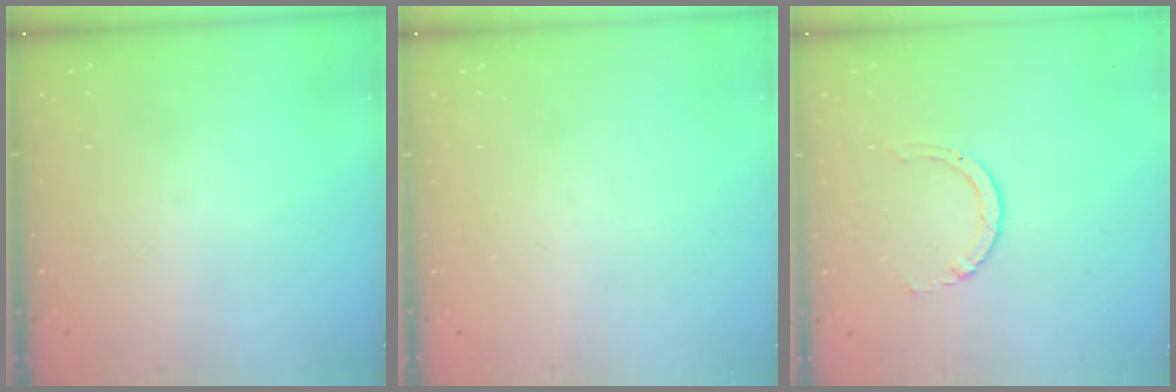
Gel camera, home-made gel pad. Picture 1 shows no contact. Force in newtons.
{"total": 0.0}
{"total": 2.9, "press": 2.9, "slide": 0.4}